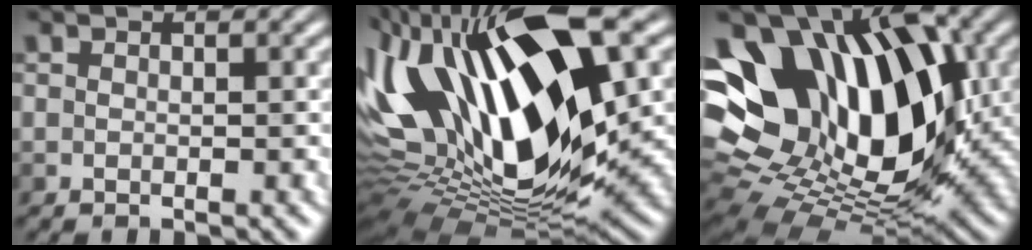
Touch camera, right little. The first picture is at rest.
{"total": 16.9, "force": [2.6, 8.2, 14.6], "torque": [-0.291, 0.021, 0.027]}
{"total": 16.6, "force": [1.8, 11.4, 11.9], "torque": [-0.212, 0.014, 0.028]}